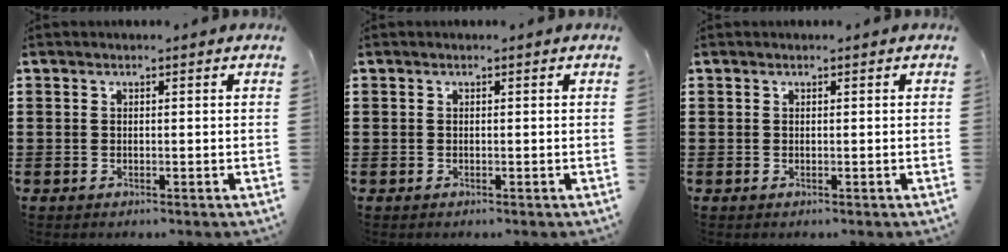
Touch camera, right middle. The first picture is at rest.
{"total": 0.0}
{"total": 0.0}